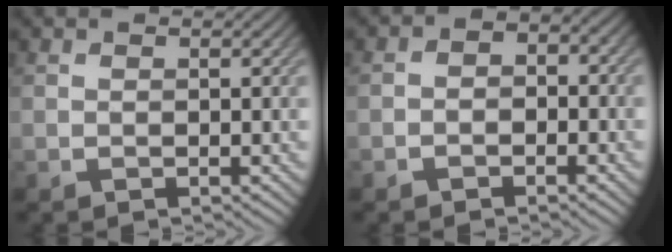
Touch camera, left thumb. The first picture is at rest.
{"total": 2.4, "force": [-1.1, 1.8, 1.2], "torque": [-0.018, 0.002, -0.024]}